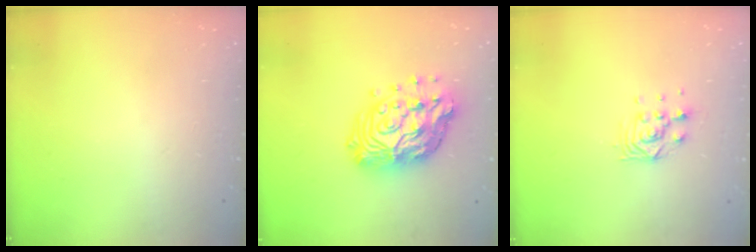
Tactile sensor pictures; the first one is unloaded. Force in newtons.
{"total": 18.3, "press": 18.2, "slide": 1.8}
{"total": 7.4, "press": 7.3, "slide": 0.6}